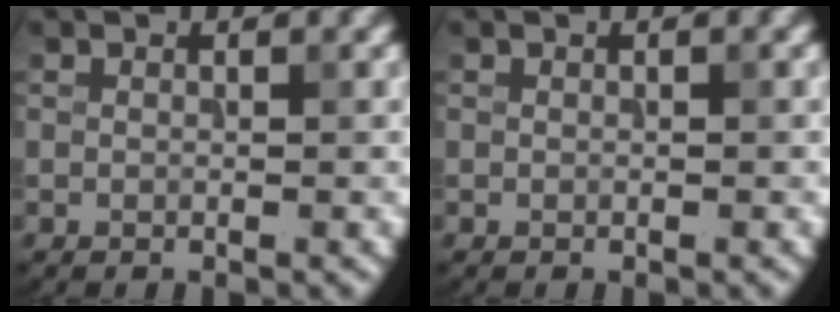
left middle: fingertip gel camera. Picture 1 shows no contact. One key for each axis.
{"total": 0.0}